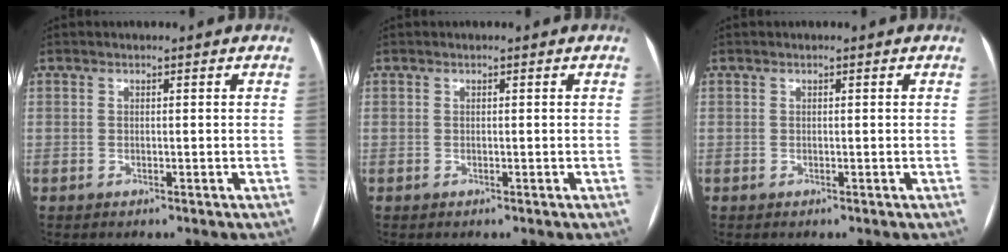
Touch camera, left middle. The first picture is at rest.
{"total": 0.0}
{"total": 0.0}